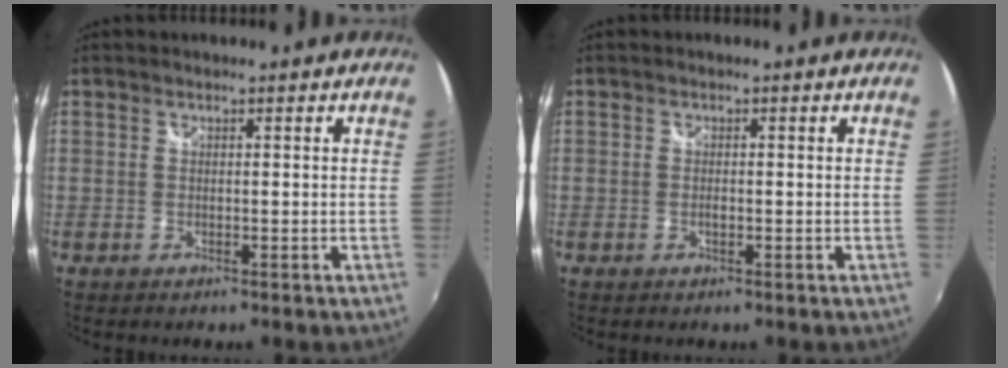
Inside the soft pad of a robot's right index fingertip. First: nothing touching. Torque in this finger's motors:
{"motor_torque": [-0.05, -0.01, 0.00, 0.01]}